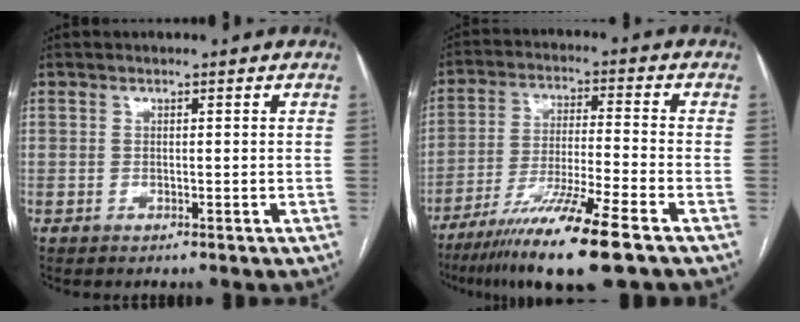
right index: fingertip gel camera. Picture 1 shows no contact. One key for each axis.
{"total": 13.9, "fx": -9.2, "fy": -0.8, "fz": 10.4, "tx": -0.200, "ty": -0.041, "tz": -0.162}